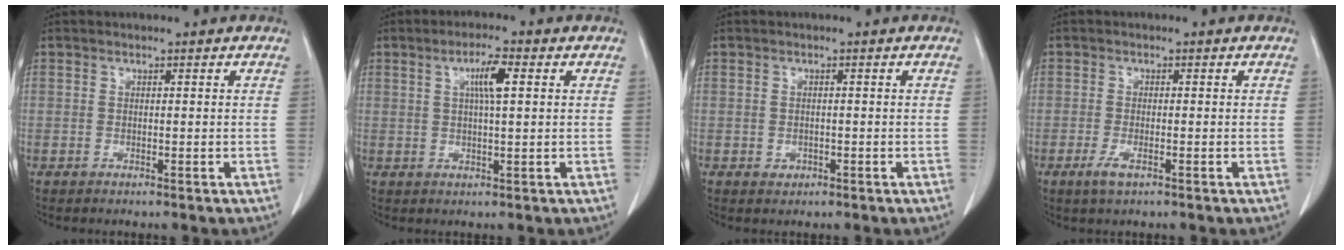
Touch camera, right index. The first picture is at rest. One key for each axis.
{"total": 4.5, "fx": 1.4, "fy": 0.4, "fz": 4.3, "tx": -0.078, "ty": 0.003, "tz": 0.023}
{"total": 1.2, "fx": -0.5, "fy": 1.0, "fz": 0.4, "tx": -0.005, "ty": 0.003, "tz": -0.003}
{"total": 2.4, "fx": -1.4, "fy": 0.6, "fz": 1.9, "tx": -0.041, "ty": -0.004, "tz": -0.025}